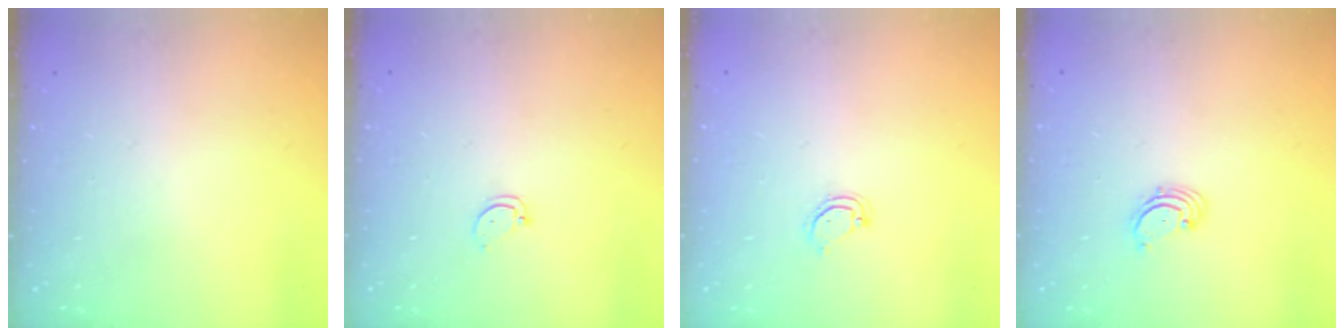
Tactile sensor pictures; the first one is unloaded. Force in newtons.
{"total": 2.9, "press": 2.9, "slide": 0.2}
{"total": 3.1, "press": 3.1, "slide": 0.4}
{"total": 1.7, "press": 1.6, "slide": 0.2}